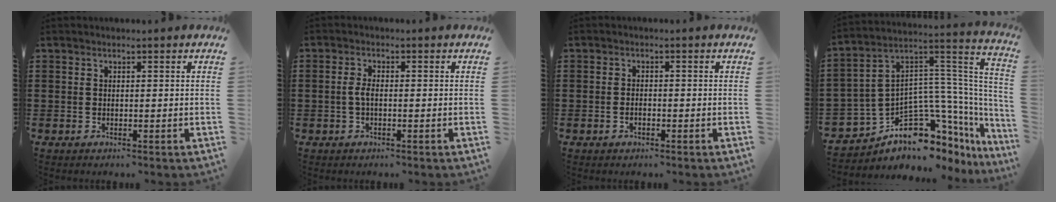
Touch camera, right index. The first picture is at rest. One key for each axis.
{"total": 2.0, "fx": -0.4, "fy": 0.7, "fz": 1.9, "tx": -0.050, "ty": -0.004, "tz": -0.013}
{"total": 1.0, "fx": -0.5, "fy": 0.5, "fz": 0.7, "tx": -0.015, "ty": -0.004, "tz": -0.008}
{"total": 9.4, "fx": -5.7, "fy": 5.4, "fz": 5.1, "tx": -0.117, "ty": -0.021, "tz": -0.112}